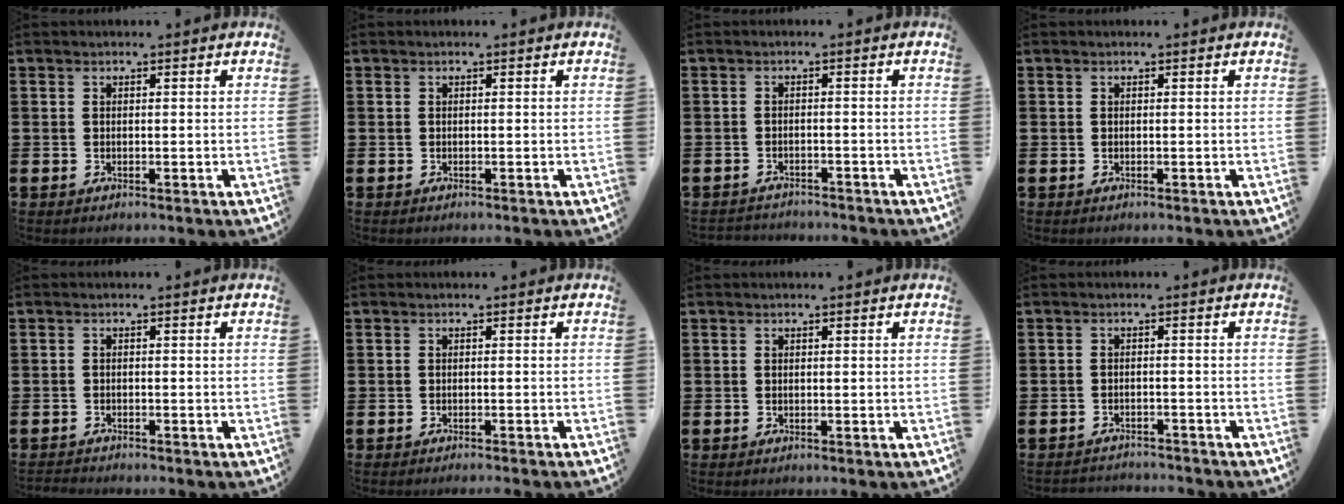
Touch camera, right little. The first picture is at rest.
{"total": 0.0}
{"total": 1.5, "force": [-1.5, 0.0, -0.2], "torque": [-0.001, 0.003, -0.033]}
{"total": 0.0}
{"total": 0.9, "force": [-0.9, 0.0, -0.1], "torque": [-0.002, -0.001, -0.018]}
{"total": 0.6, "force": [-0.5, -0.2, 0.1], "torque": [-0.001, -0.001, -0.012]}
{"total": 0.0}
{"total": 1.7, "force": [-1.7, 0.0, -0.2], "torque": [-0.002, 0.003, -0.037]}